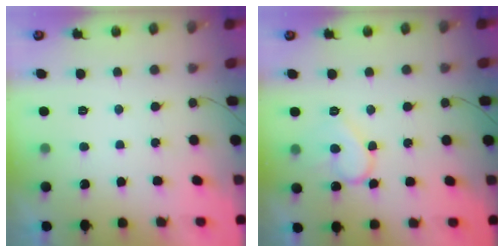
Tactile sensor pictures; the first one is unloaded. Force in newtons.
{"total": 10.6, "press": 10.6, "slide": 1.1}